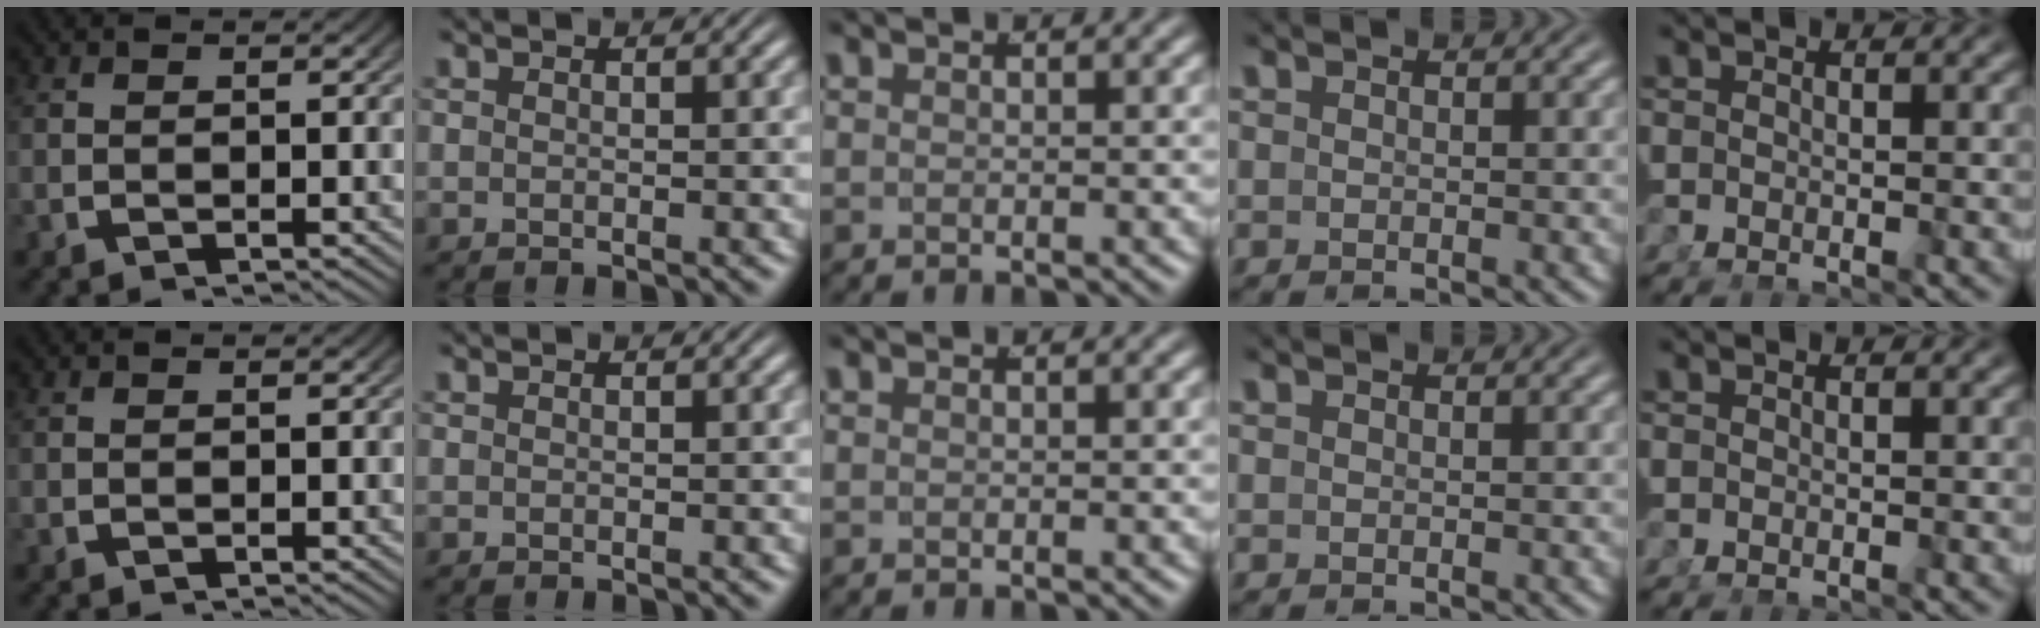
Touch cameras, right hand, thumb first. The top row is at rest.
{}